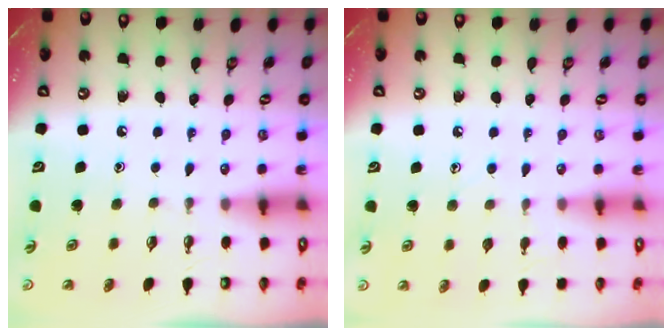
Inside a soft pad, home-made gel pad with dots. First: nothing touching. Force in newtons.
{"total": 5.8, "press": 5.8, "slide": 0.6}